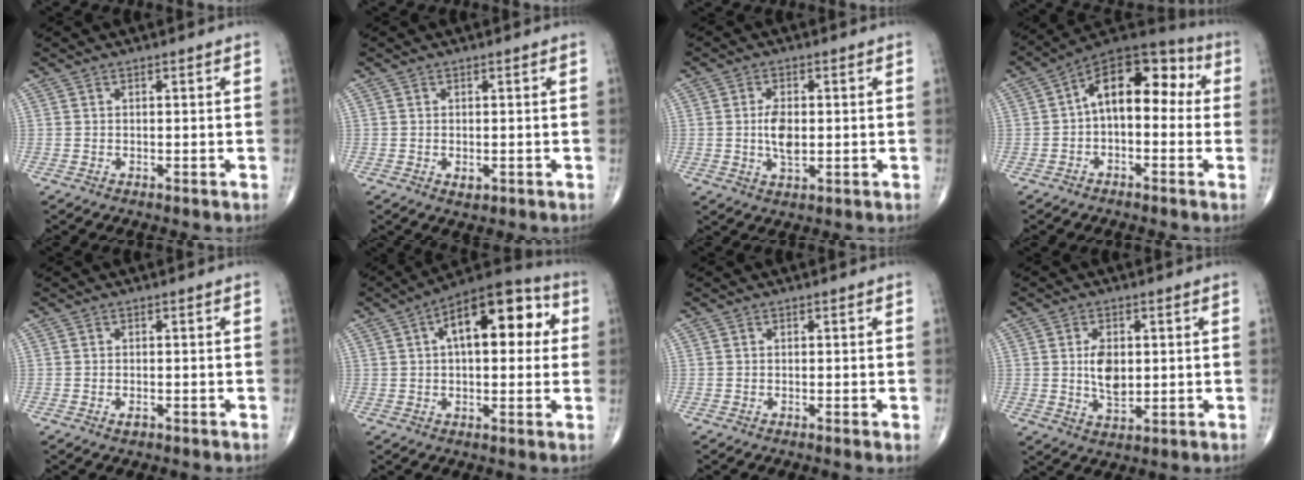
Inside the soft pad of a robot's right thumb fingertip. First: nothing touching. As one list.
[{"total": 1.4, "force": [-0.3, 0.9, 1.0], "torque": [-0.012, -0.002, -0.002]}, {"total": 5.3, "force": [0.0, 2.7, 4.6], "torque": [-0.084, -0.005, 0.000]}, {"total": 13.9, "force": [0.9, 8.1, 11.3], "torque": [-0.130, 0.051, -0.005]}, {"total": 1.1, "force": [-0.6, 0.6, 0.7], "torque": [-0.012, 0.001, -0.009]}, {"total": 17.1, "force": [4.2, 8.3, 14.3], "torque": [-0.173, 0.029, 0.053]}, {"total": 0.7, "force": [-0.2, 0.1, 0.7], "torque": [-0.015, -0.003, -0.003]}, {"total": 6.3, "force": [0.7, 3.7, 5.1], "torque": [-0.077, -0.010, 0.017]}]